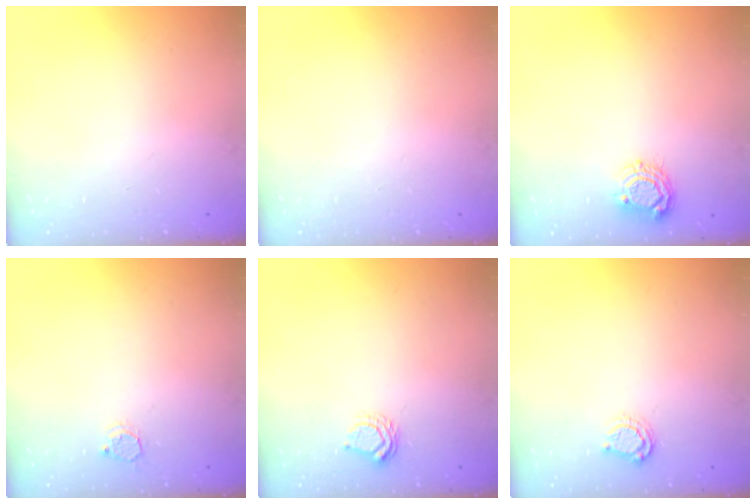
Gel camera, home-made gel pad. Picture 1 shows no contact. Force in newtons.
{"total": 0.0}
{"total": 7.0, "press": 7.0, "slide": 0.5}
{"total": 2.7, "press": 2.7, "slide": 0.3}
{"total": 4.8, "press": 4.8, "slide": 0.6}
{"total": 5.8, "press": 5.8, "slide": 0.6}